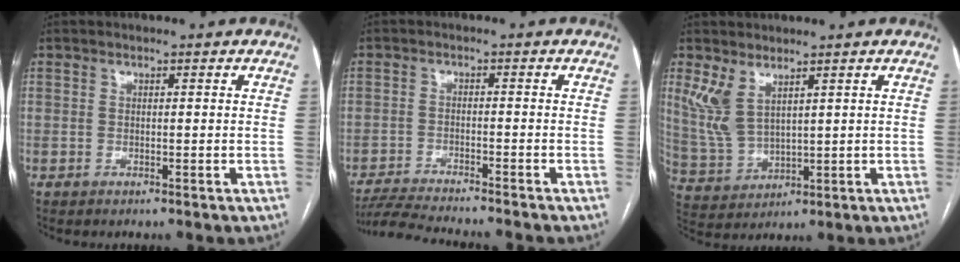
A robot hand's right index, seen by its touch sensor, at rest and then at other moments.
{"total": 10.2, "force": [-9.4, -0.3, 3.9], "torque": [-0.062, -0.014, -0.153]}
{"total": 6.4, "force": [3.7, 2.9, 4.4], "torque": [-0.109, 0.000, 0.090]}